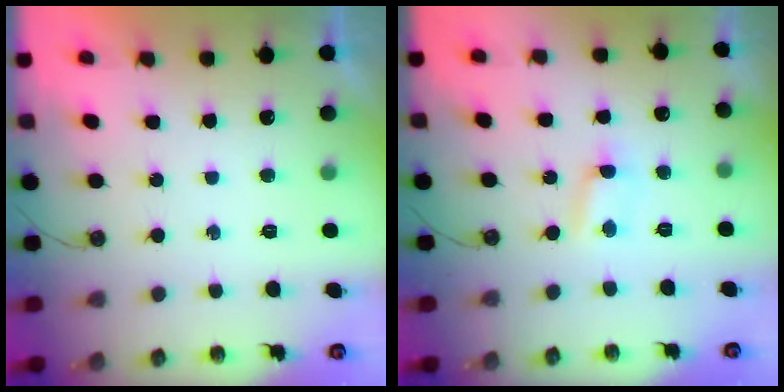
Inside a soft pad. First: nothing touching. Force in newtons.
{"total": 1.8, "press": 1.8, "slide": 0.2}